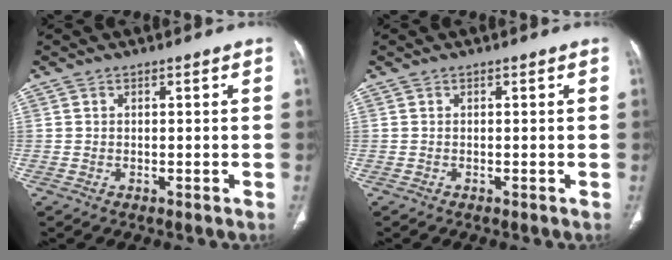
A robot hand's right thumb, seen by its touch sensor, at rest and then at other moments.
{"total": 0.0}